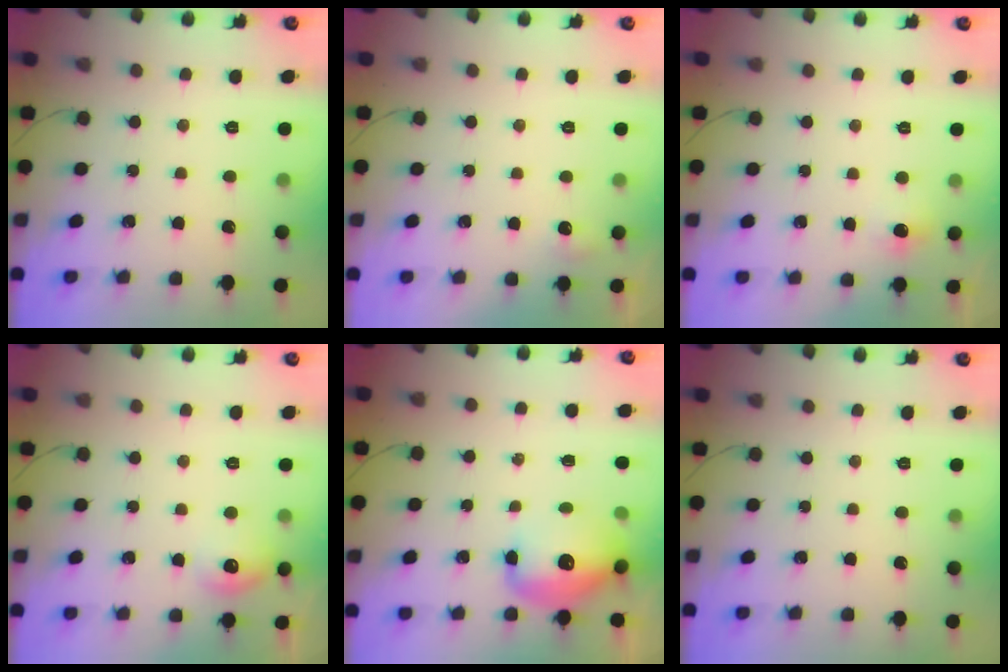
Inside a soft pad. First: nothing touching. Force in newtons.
{"total": 4.0, "press": 3.7, "slide": 1.4}
{"total": 8.0, "press": 4.2, "slide": 6.7}
{"total": 8.5, "press": 8.4, "slide": 1.5}
{"total": 12.4, "press": 12.0, "slide": 3.2}
{"total": 0.0}